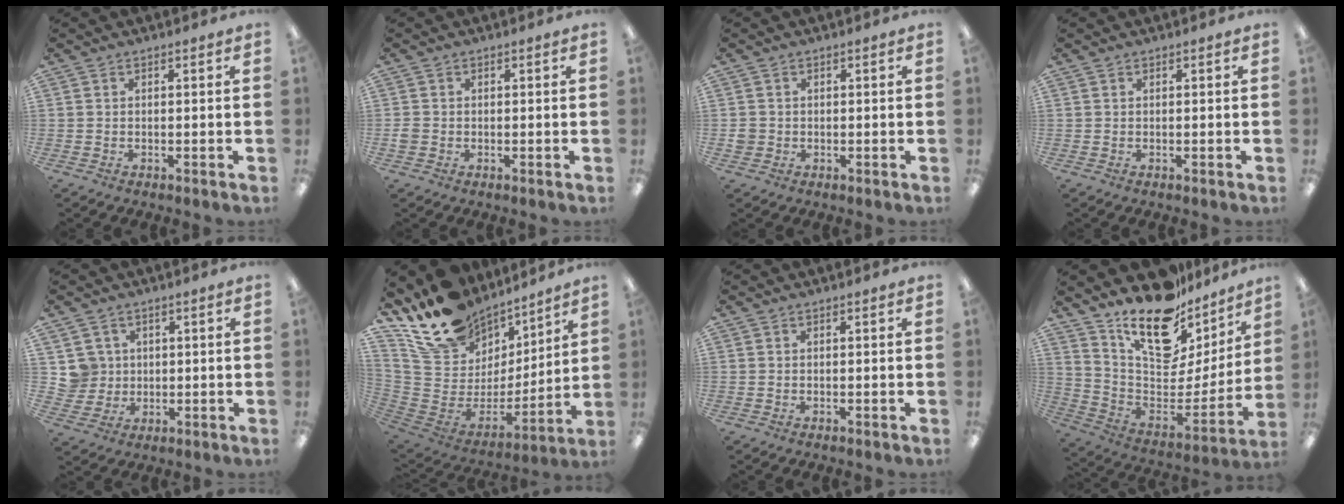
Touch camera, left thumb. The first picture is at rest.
{"total": 1.7, "force": [-0.3, 1.6, 0.6], "torque": [-0.010, 0.004, -0.007]}
{"total": 2.2, "force": [-0.2, 2.1, 0.4], "torque": [-0.008, 0.004, -0.004]}
{"total": 0.0}
{"total": 5.6, "force": [2.1, 5.2, -0.2], "torque": [-0.007, -0.001, 0.041]}
{"total": 18.1, "force": [14.4, 10.0, 4.4], "torque": [-0.105, -0.106, 0.274]}
{"total": 0.0}
{"total": 19.9, "force": [15.4, 8.6, 9.1], "torque": [-0.154, -0.121, 0.272]}